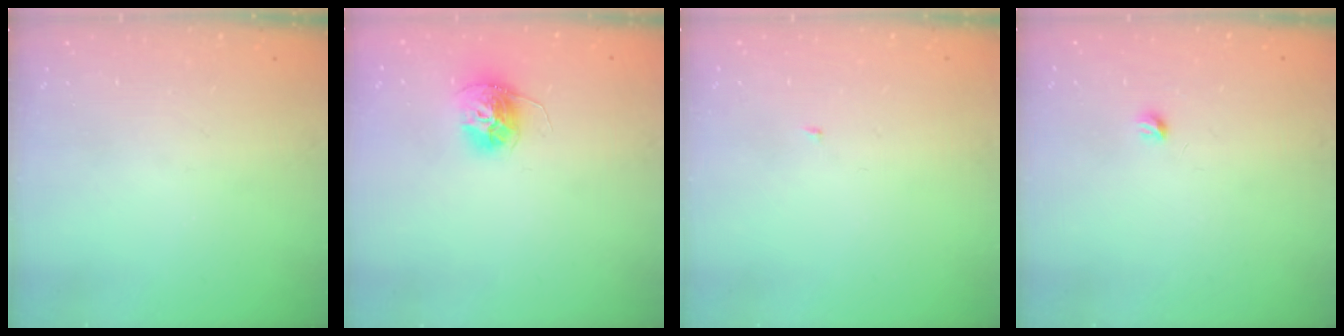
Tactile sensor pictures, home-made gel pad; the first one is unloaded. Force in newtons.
{"total": 11.9, "press": 11.9, "slide": 1.0}
{"total": 1.8, "press": 1.8, "slide": 0.2}
{"total": 3.2, "press": 3.1, "slide": 0.5}